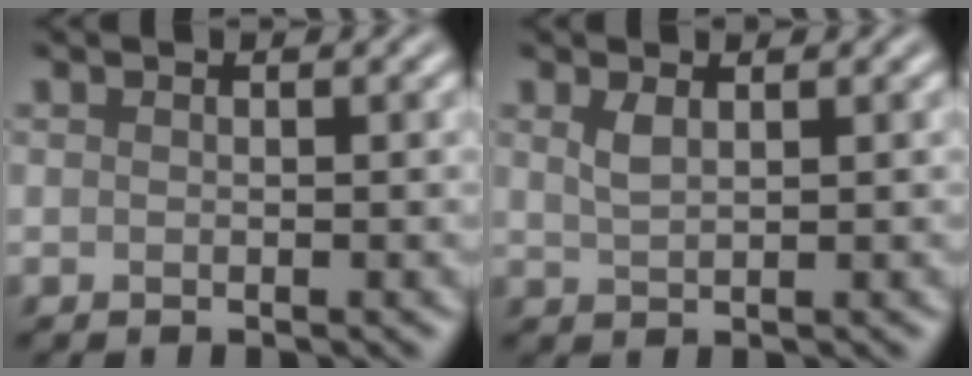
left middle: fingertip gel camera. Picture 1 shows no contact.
{"total": 1.4, "force": [0.8, 0.5, 1.1], "torque": [-0.027, -0.001, 0.019]}